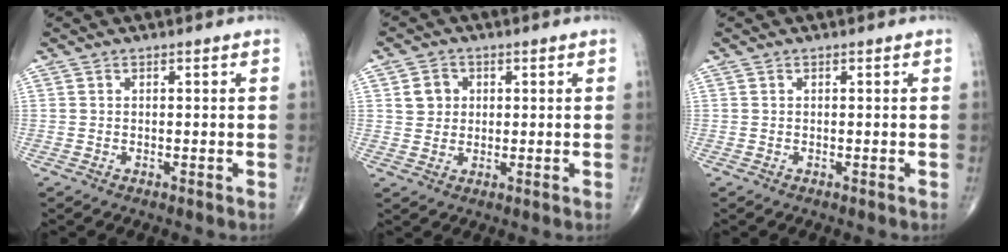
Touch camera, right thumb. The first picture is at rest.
{"total": 4.2, "force": [1.1, 3.8, 1.6], "torque": [-0.005, -0.001, 0.016]}
{"total": 0.0}